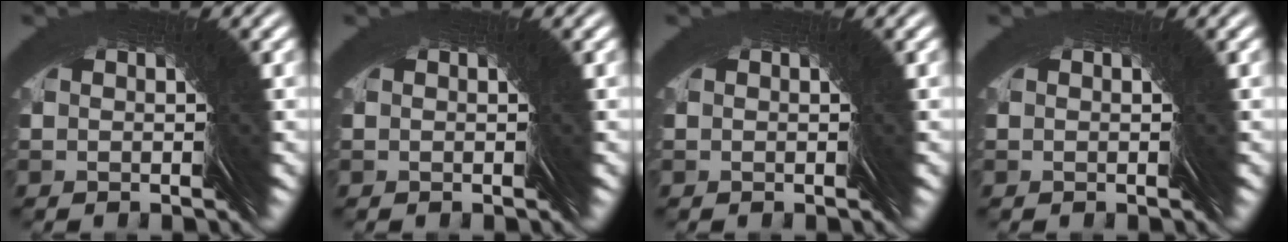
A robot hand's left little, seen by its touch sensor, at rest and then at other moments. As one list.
[{"total": 0.0}, {"total": 0.0}, {"total": 0.0}]